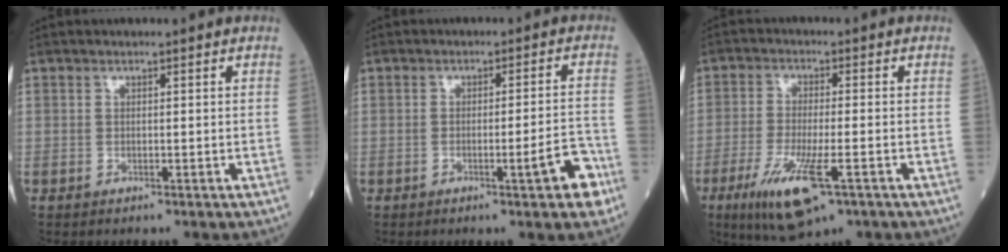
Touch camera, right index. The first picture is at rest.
{"total": 5.6, "force": [-2.9, 0.4, 4.8], "torque": [-0.055, 0.006, -0.039]}
{"total": 10.7, "force": [-5.0, 2.2, 9.2], "torque": [-0.181, -0.030, -0.081]}